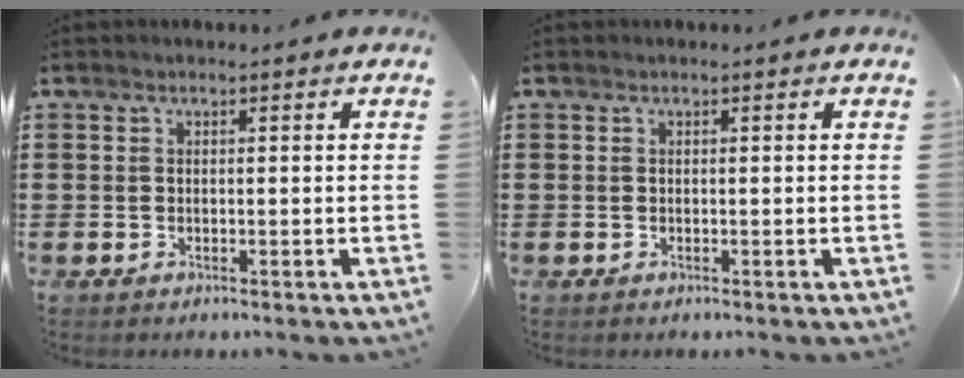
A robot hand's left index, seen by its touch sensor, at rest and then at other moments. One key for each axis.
{"total": 0.0}